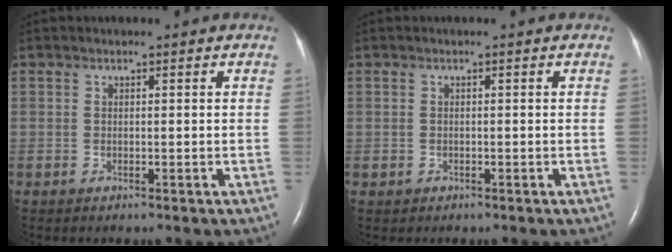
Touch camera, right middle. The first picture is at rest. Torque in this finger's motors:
{"motor_torque": [-0.10, -0.11, 0.02, -0.01]}